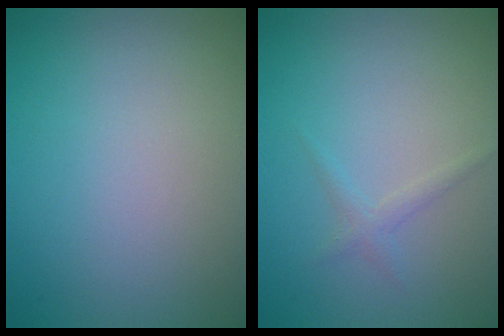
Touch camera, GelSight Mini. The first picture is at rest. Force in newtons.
{"total": 1.0, "press": 1.0, "slide": 0.1}